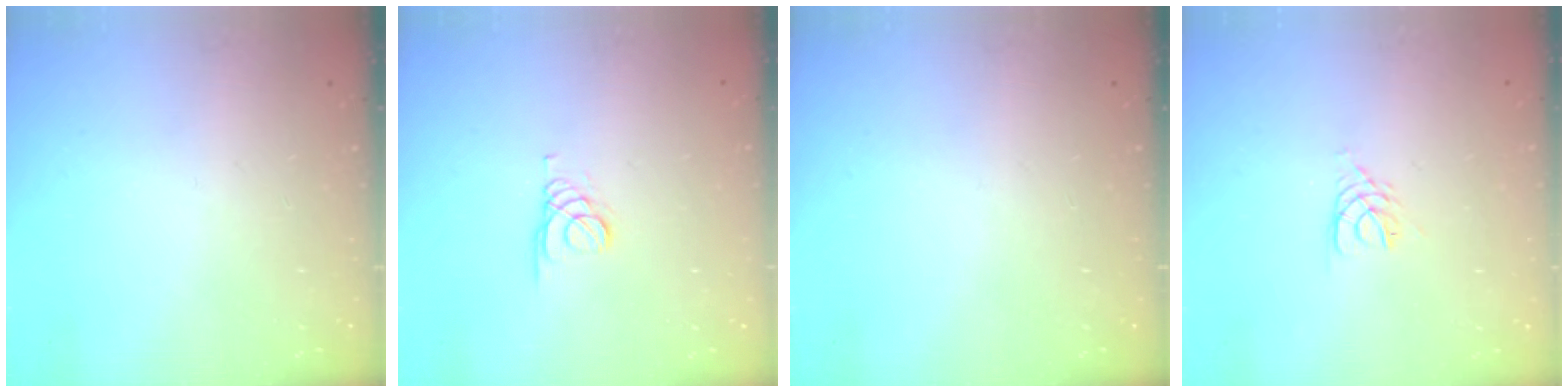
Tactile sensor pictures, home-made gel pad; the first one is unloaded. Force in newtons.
{"total": 1.4, "press": 1.4, "slide": 0.2}
{"total": 0.0}
{"total": 3.0, "press": 2.9, "slide": 0.4}